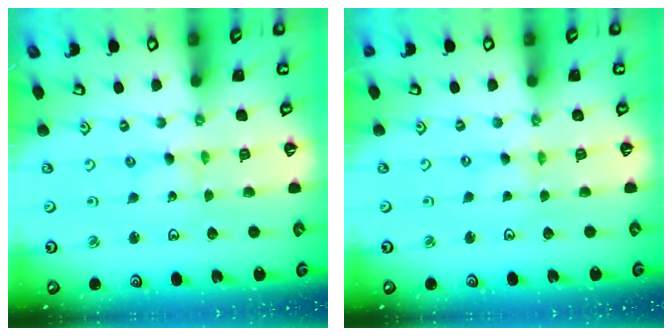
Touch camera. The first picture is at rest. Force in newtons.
{"total": 0.0}